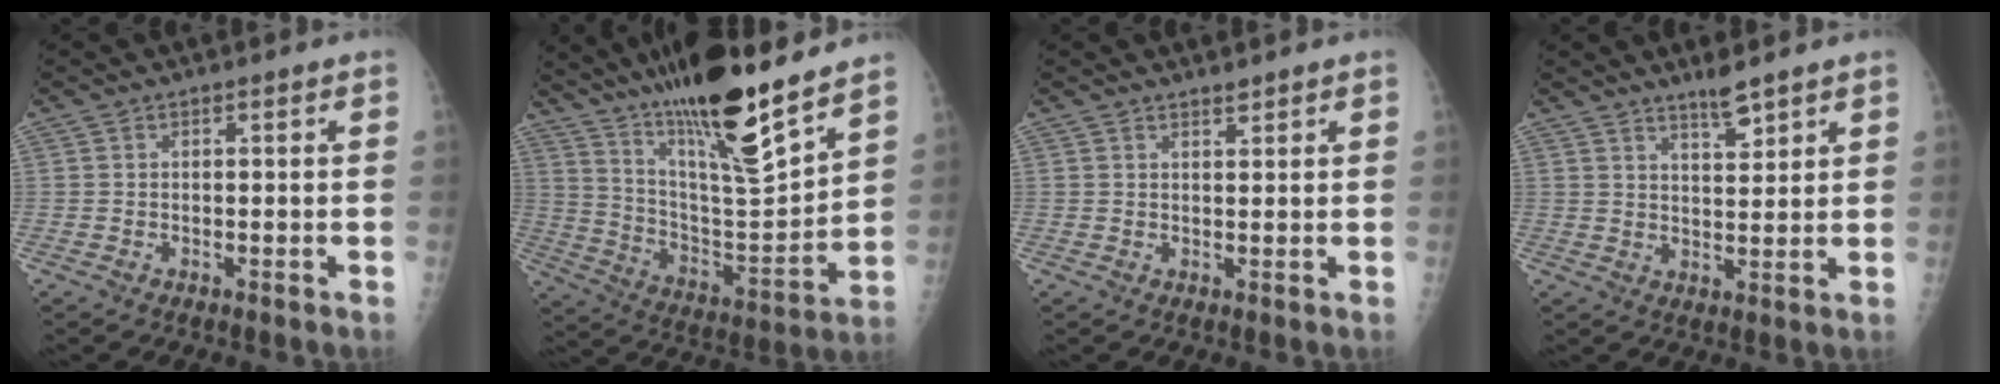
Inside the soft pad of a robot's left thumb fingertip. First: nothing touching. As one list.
[{"total": 22.5, "force": [16.9, 2.6, 14.7], "torque": [-0.225, -0.082, 0.297]}, {"total": 1.3, "force": [1.2, 0.2, 0.4], "torque": [-0.002, -0.010, 0.019]}, {"total": 4.4, "force": [3.6, 0.7, 2.5], "torque": [-0.034, -0.031, 0.062]}]